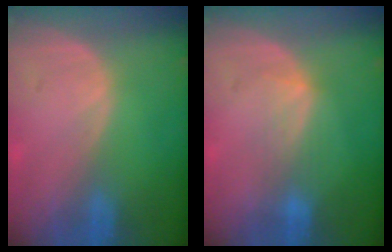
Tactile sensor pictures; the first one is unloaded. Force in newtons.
{"total": 3.2, "press": 3.2, "slide": 0.4}